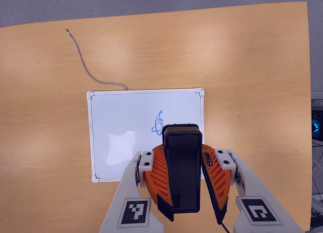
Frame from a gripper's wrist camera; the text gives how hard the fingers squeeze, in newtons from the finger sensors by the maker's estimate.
{"total": 12.1, "left": 11.3, "right": 12.8}